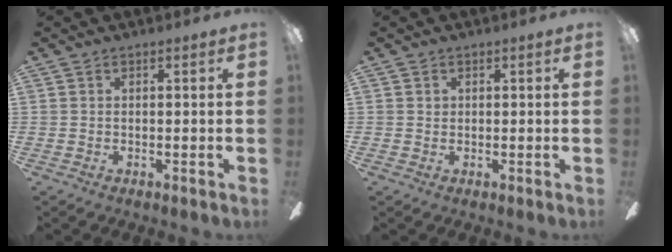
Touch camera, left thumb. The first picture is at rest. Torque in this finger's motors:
{"motor_torque": [0.03, -0.03, 0.35, -0.38, 0.00]}